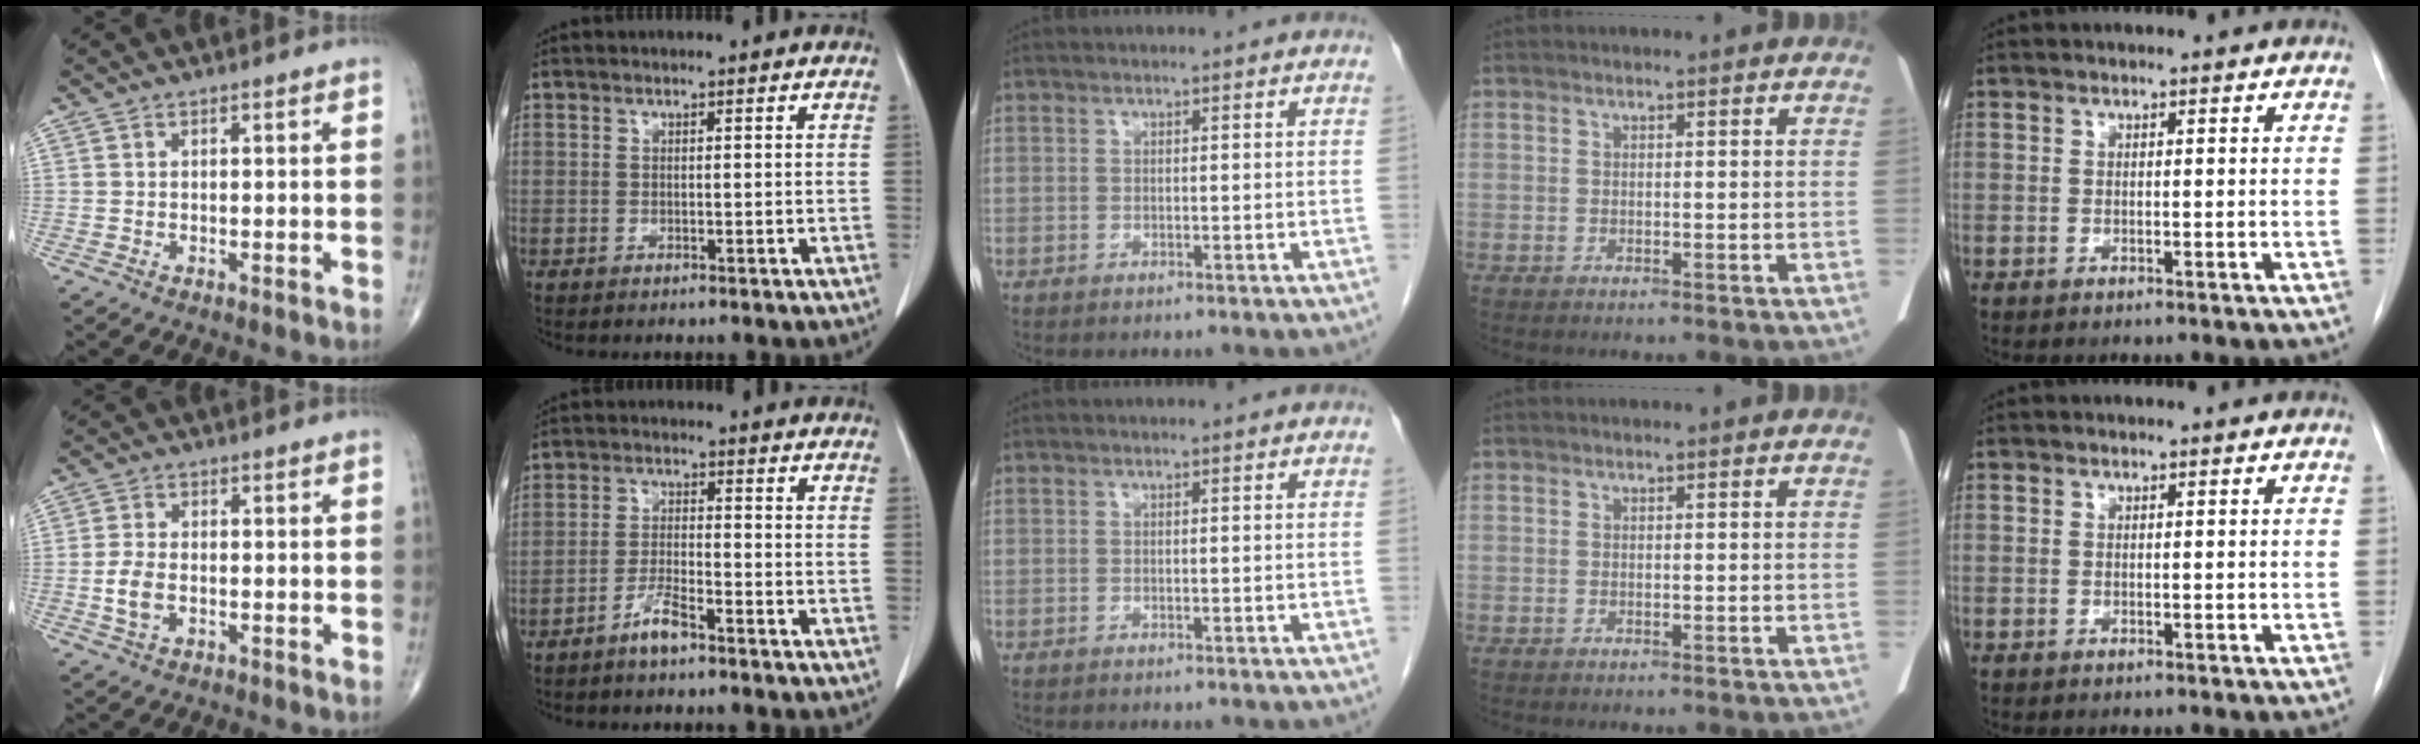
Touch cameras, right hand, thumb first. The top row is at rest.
{"thumb": {"total": 4.2, "force": [-0.9, 2.5, 3.3], "torque": [-0.070, 0.005, -0.018]}, "index": {"total": 4.0, "force": [-3.0, 0.6, 2.5], "torque": [-0.049, 0.000, -0.057]}}